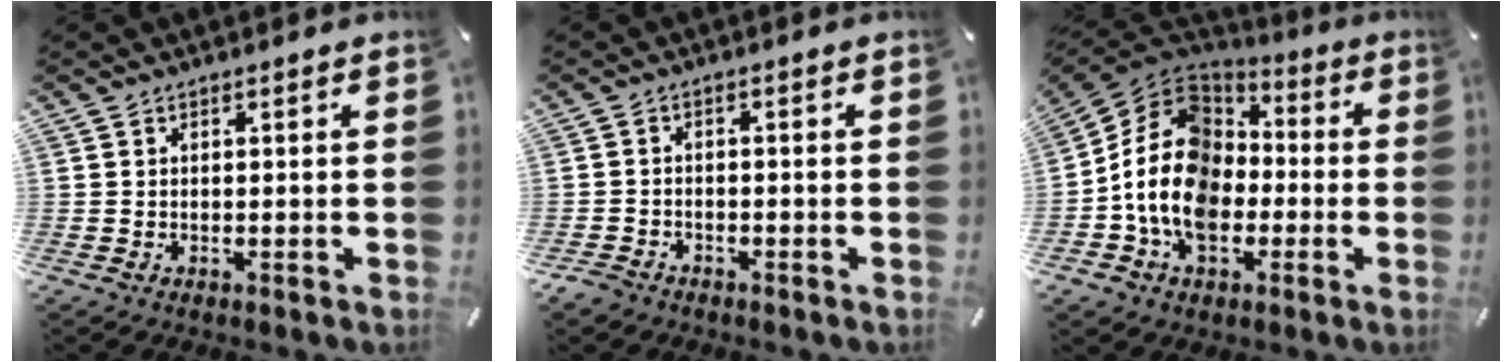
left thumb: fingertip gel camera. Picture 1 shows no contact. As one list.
[{"total": 2.4, "force": [-1.9, 1.4, 0.3], "torque": [-0.009, 0.012, -0.042]}, {"total": 17.4, "force": [-3.4, 13.6, 10.2], "torque": [-0.221, 0.029, -0.064]}]